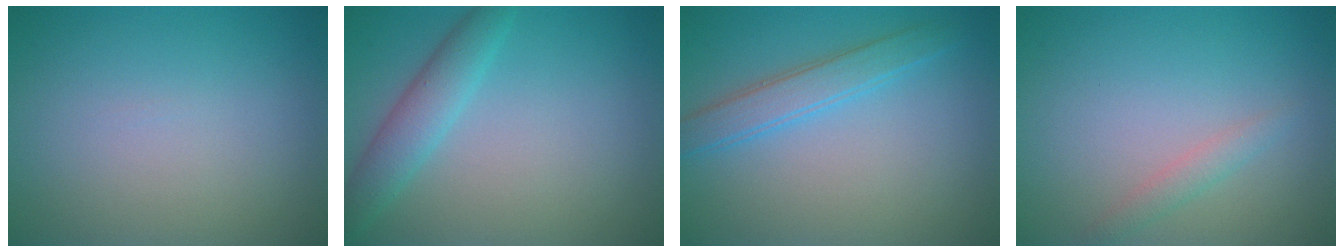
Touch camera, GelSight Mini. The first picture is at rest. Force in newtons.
{"total": 3.1, "press": 3.1, "slide": 0.1}
{"total": 2.8, "press": 2.8, "slide": 0.1}
{"total": 1.3, "press": 1.3, "slide": 0.1}